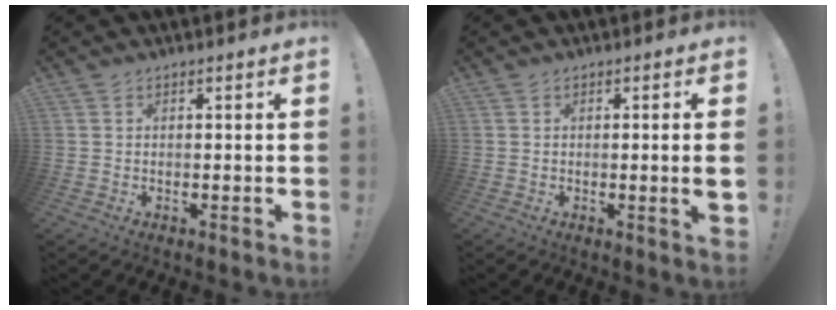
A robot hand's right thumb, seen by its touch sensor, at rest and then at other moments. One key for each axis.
{"total": 3.3, "fx": -0.3, "fy": -0.3, "fz": 3.3, "tx": -0.046, "ty": -0.010, "tz": -0.005}